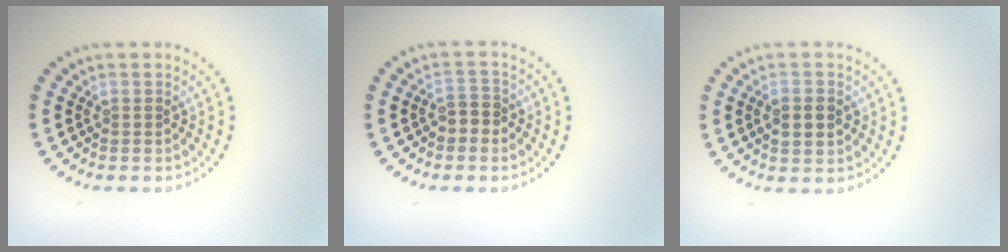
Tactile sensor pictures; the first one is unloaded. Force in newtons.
{"total": 1.8, "press": 1.7, "slide": 0.6}
{"total": 2.4, "press": 2.4, "slide": 0.1}